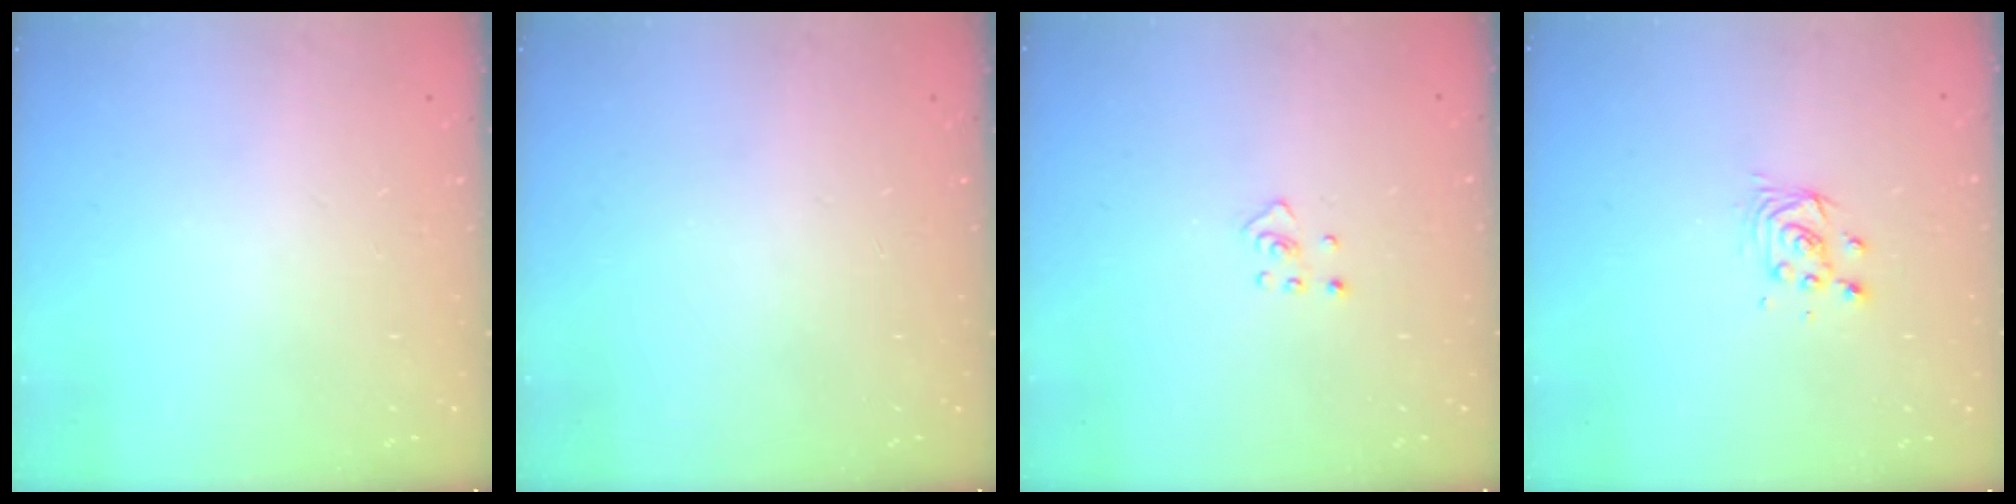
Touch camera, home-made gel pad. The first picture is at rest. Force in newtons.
{"total": 0.0}
{"total": 2.4, "press": 2.3, "slide": 0.4}
{"total": 3.9, "press": 3.9, "slide": 0.3}